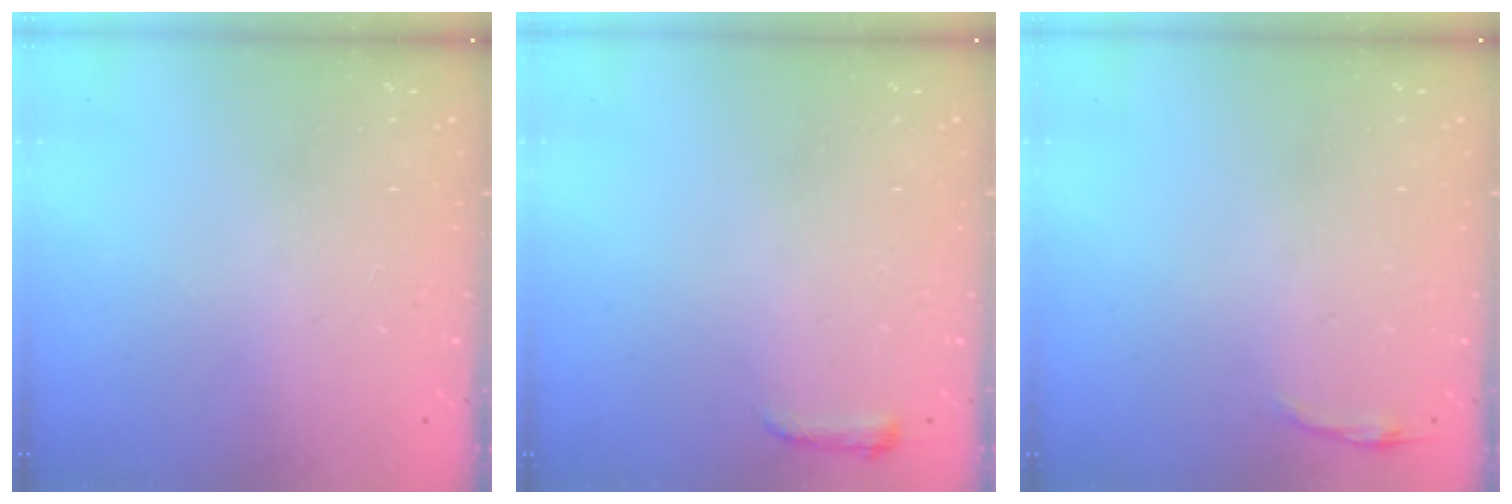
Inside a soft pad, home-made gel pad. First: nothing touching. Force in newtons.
{"total": 3.0, "press": 2.9, "slide": 0.6}
{"total": 2.8, "press": 2.8, "slide": 0.6}